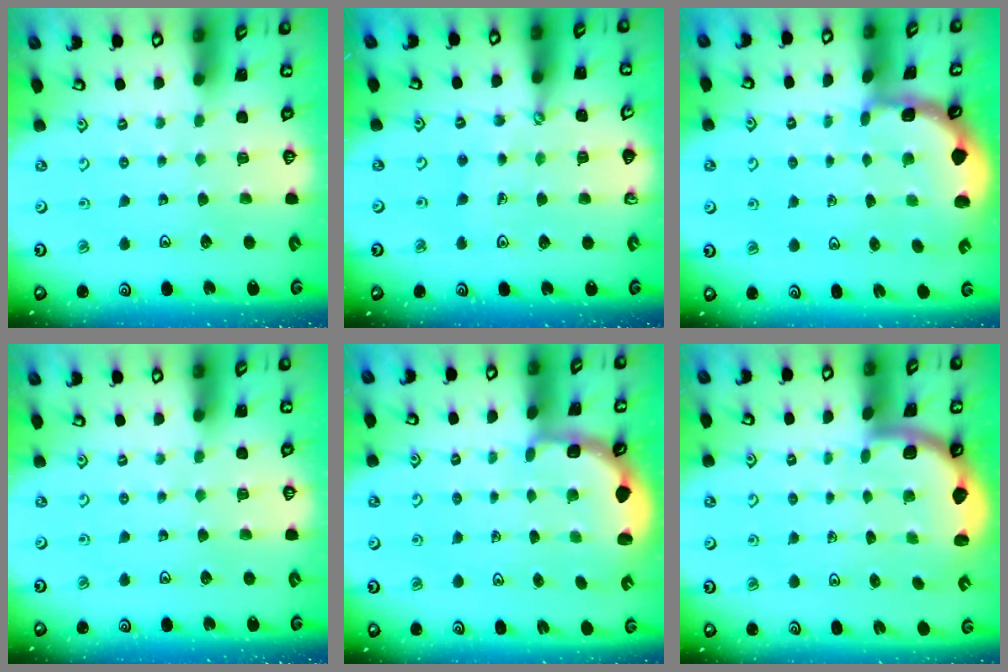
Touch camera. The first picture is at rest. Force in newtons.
{"total": 4.1, "press": 3.8, "slide": 1.4}
{"total": 2.1, "press": 2.1, "slide": 0.4}
{"total": 0.0}
{"total": 2.8, "press": 2.3, "slide": 1.7}
{"total": 2.5, "press": 2.4, "slide": 0.8}